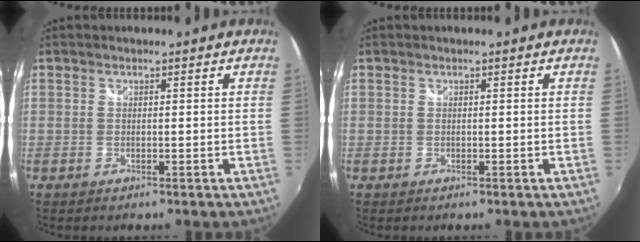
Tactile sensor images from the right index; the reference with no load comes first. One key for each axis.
{"total": 0.0}